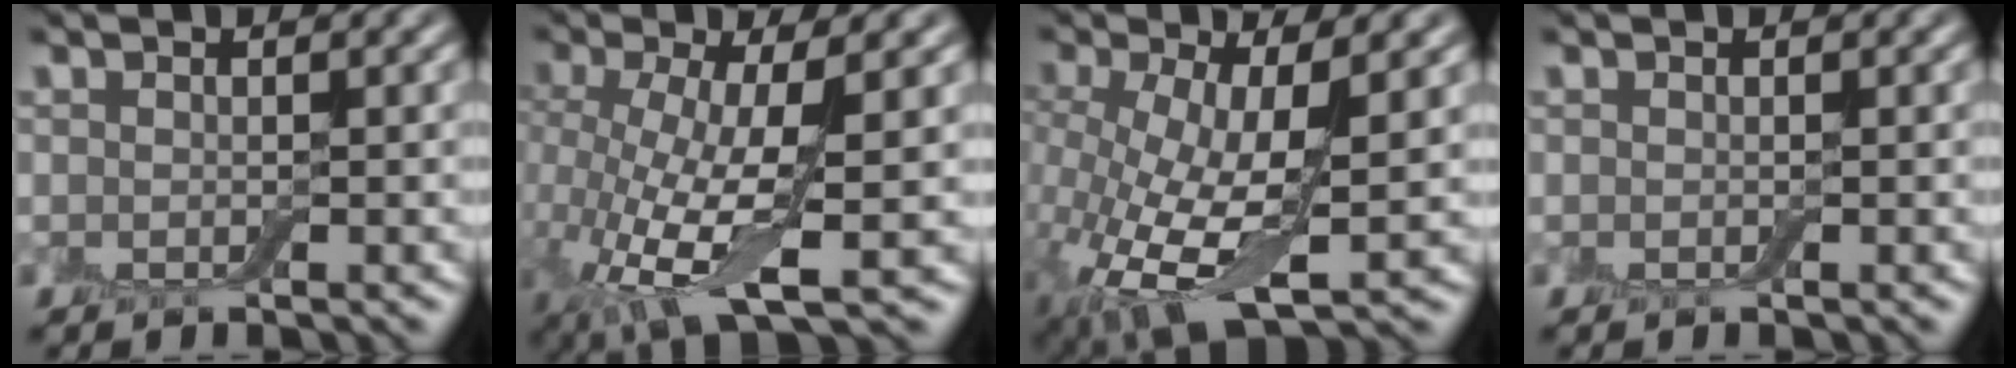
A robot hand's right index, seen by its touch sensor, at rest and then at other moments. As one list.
[{"total": 7.9, "force": [-0.8, 2.5, 7.4], "torque": [-0.151, -0.010, -0.010]}, {"total": 9.0, "force": [-1.1, 3.9, 8.0], "torque": [-0.169, -0.020, -0.010]}, {"total": 0.0}]